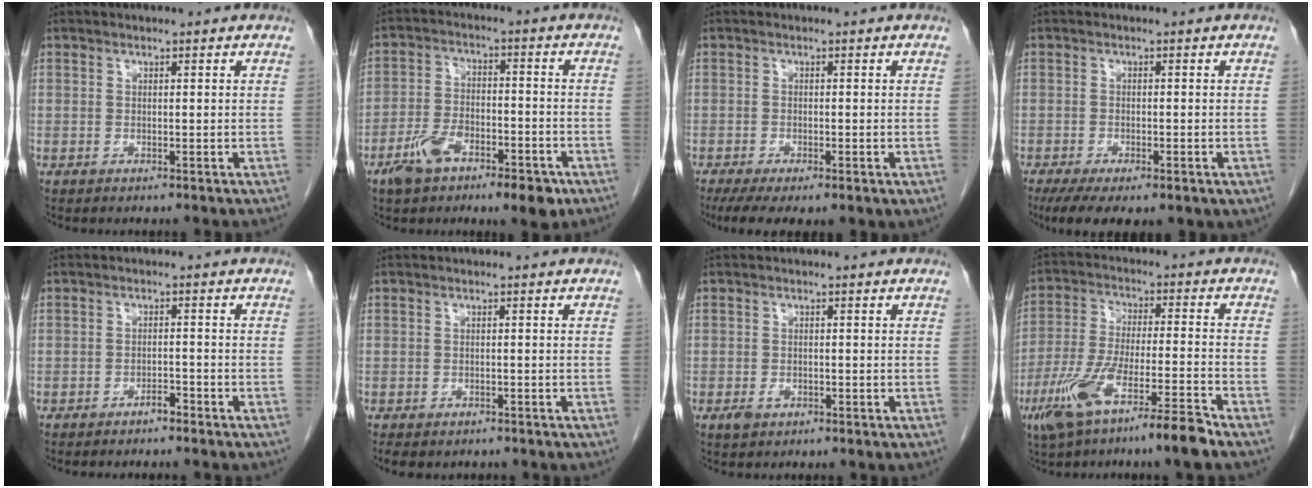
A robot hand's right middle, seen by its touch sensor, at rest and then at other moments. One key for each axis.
{"total": 9.1, "fx": -5.5, "fy": 2.9, "fz": 6.6, "tx": -0.127, "ty": 0.003, "tz": -0.092}
{"total": 8.2, "fx": -4.9, "fy": 3.0, "fz": 5.9, "tx": -0.101, "ty": -0.022, "tz": -0.076}
{"total": 10.1, "fx": -5.9, "fy": 4.0, "fz": 7.1, "tx": -0.122, "ty": -0.018, "tz": -0.085}
{"total": 2.1, "fx": -1.9, "fy": 0.4, "fz": 0.9, "tx": -0.016, "ty": 0.000, "tz": -0.027}
{"total": 5.1, "fx": -4.2, "fy": 2.3, "fz": 1.9, "tx": -0.023, "ty": -0.003, "tz": -0.053}
{"total": 1.6, "fx": -0.8, "fy": 1.0, "fz": 1.0, "tx": -0.017, "ty": 0.001, "tz": -0.008}
{"total": 12.1, "fx": -7.9, "fy": 0.3, "fz": 9.2, "tx": -0.182, "ty": -0.019, "tz": -0.146}